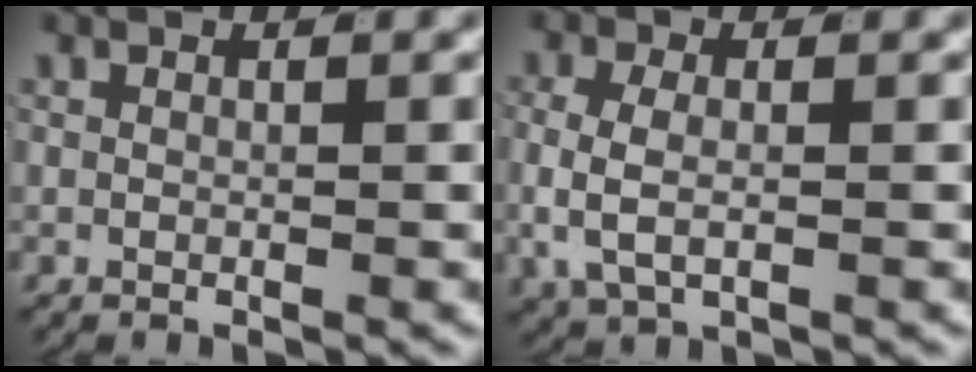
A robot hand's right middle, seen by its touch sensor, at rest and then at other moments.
{"total": 3.6, "force": [-0.5, 2.1, 2.9], "torque": [-0.079, -0.008, -0.001]}